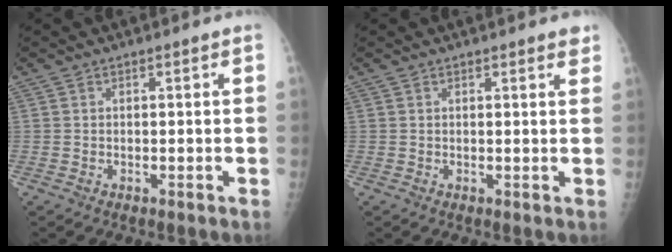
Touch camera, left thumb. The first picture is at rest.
{"total": 2.1, "force": [1.6, 0.3, 1.3], "torque": [-0.011, -0.003, 0.017]}